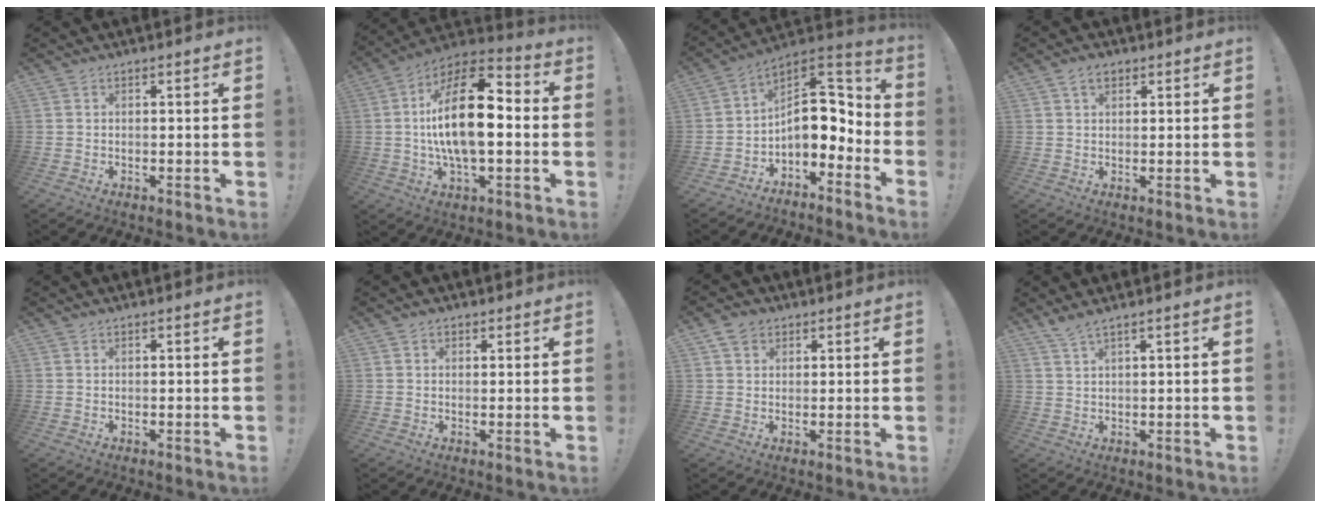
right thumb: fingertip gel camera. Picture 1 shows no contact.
{"total": 20.4, "force": [0.0, 9.0, 18.3], "torque": [-0.336, 0.003, -0.009]}
{"total": 12.4, "force": [-0.5, 8.5, 9.0], "torque": [-0.121, 0.003, 0.001]}
{"total": 3.4, "force": [1.9, 2.1, 1.9], "torque": [-0.033, 0.001, 0.035]}
{"total": 0.0}
{"total": 1.4, "force": [0.6, 1.2, 0.5], "torque": [-0.003, -0.001, 0.010]}
{"total": 4.3, "force": [2.2, 3.3, 1.7], "torque": [-0.031, 0.002, 0.042]}
{"total": 3.0, "force": [2.1, 0.1, 2.1], "torque": [-0.050, -0.002, 0.038]}